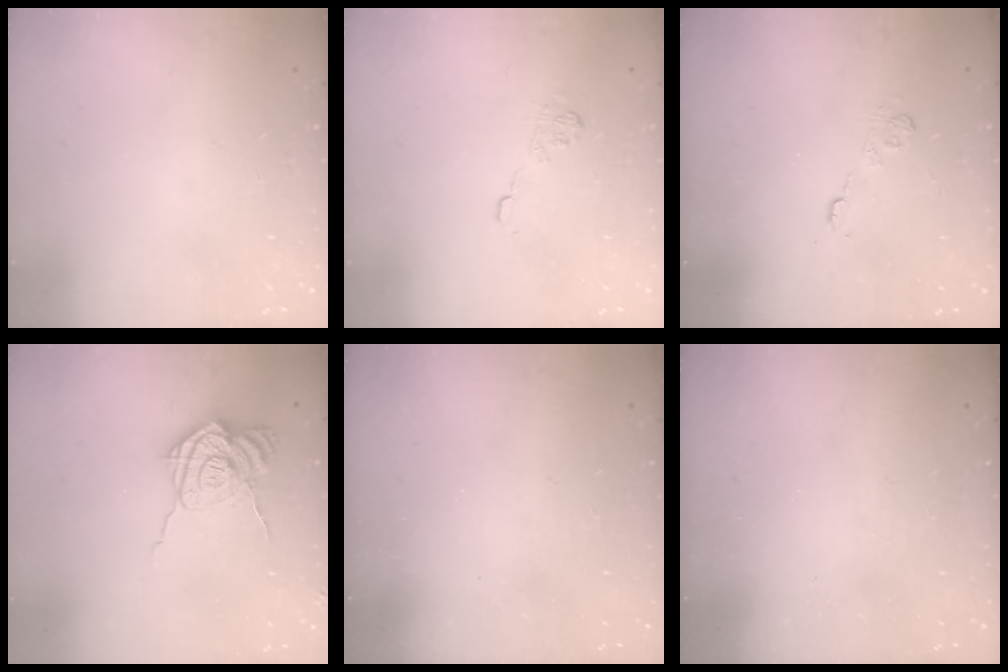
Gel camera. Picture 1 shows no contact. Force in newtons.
{"total": 9.2, "press": 9.2, "slide": 0.8}
{"total": 4.0, "press": 3.8, "slide": 1.2}
{"total": 13.9, "press": 13.8, "slide": 1.5}
{"total": 2.5, "press": 2.4, "slide": 0.8}
{"total": 2.3, "press": 2.1, "slide": 0.8}